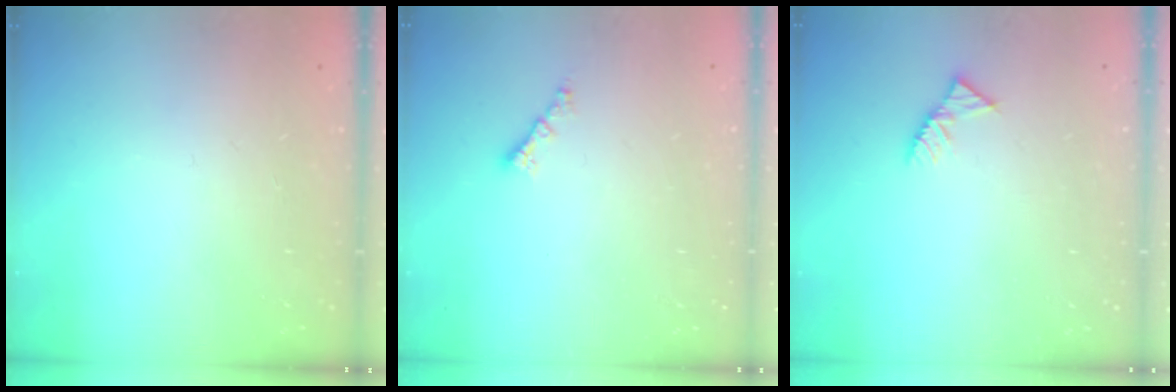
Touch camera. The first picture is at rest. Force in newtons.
{"total": 1.8, "press": 1.8, "slide": 0.2}
{"total": 4.4, "press": 4.3, "slide": 0.7}